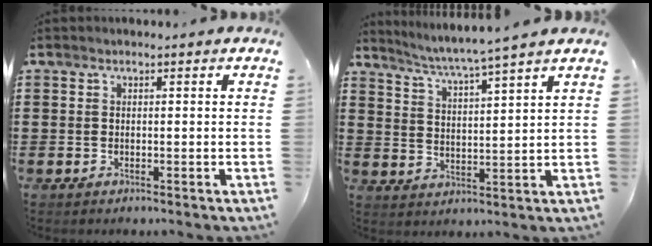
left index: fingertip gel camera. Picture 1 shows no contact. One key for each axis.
{"total": 4.0, "fx": 3.6, "fy": -1.3, "fz": 1.3, "tx": -0.042, "ty": -0.030, "tz": 0.055}